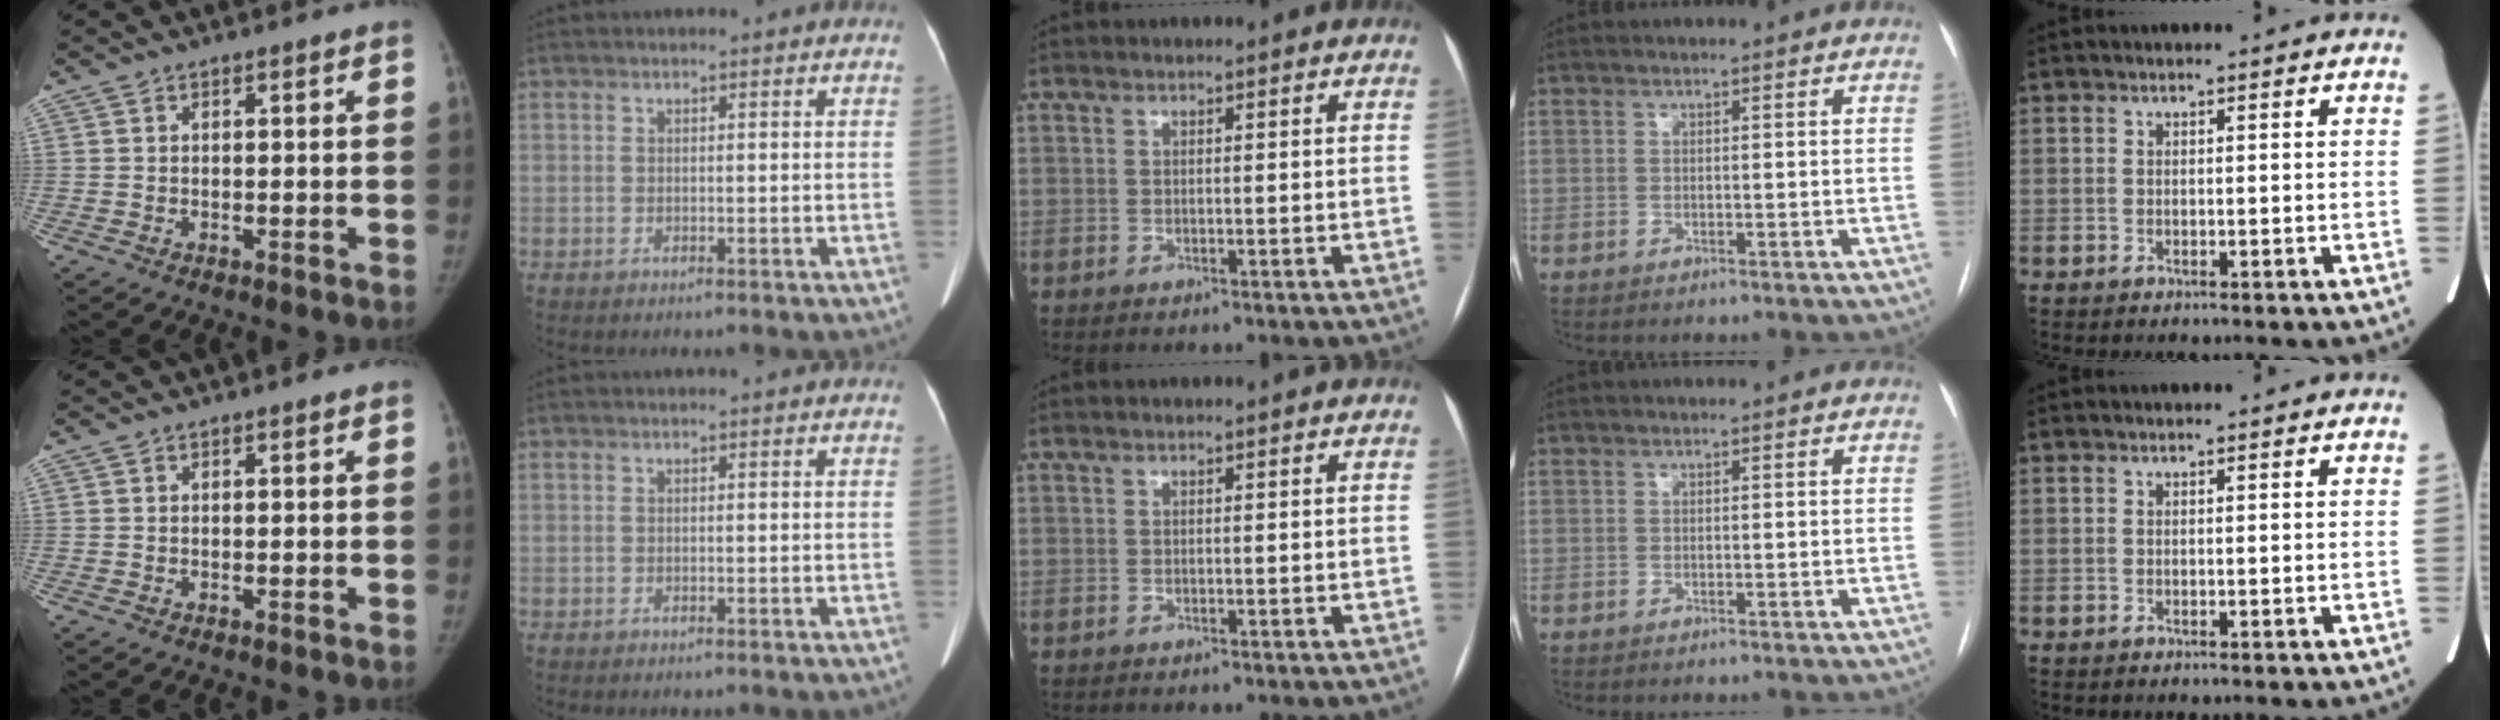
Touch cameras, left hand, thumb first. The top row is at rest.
{}